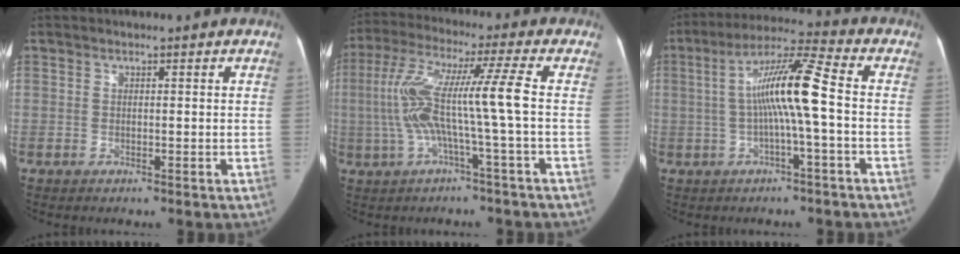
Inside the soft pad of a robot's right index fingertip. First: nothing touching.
{"total": 11.6, "force": [-1.1, -1.1, 11.5], "torque": [-0.235, 0.026, -0.023]}
{"total": 10.4, "force": [-0.6, -0.3, 10.4], "torque": [-0.194, 0.022, -0.016]}